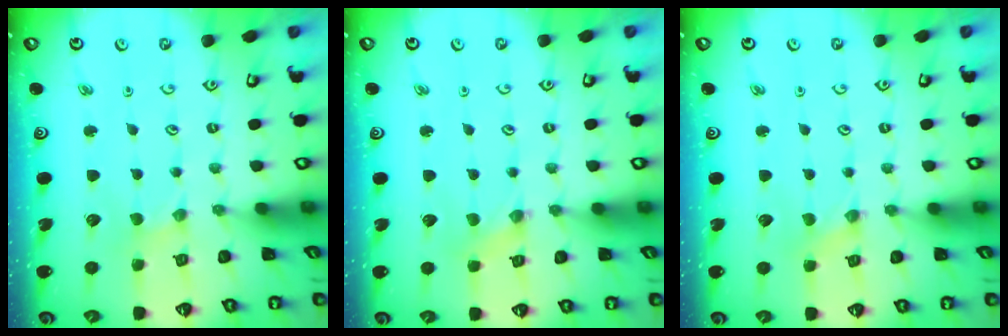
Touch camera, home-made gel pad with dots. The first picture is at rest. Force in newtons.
{"total": 0.0}
{"total": 0.0}